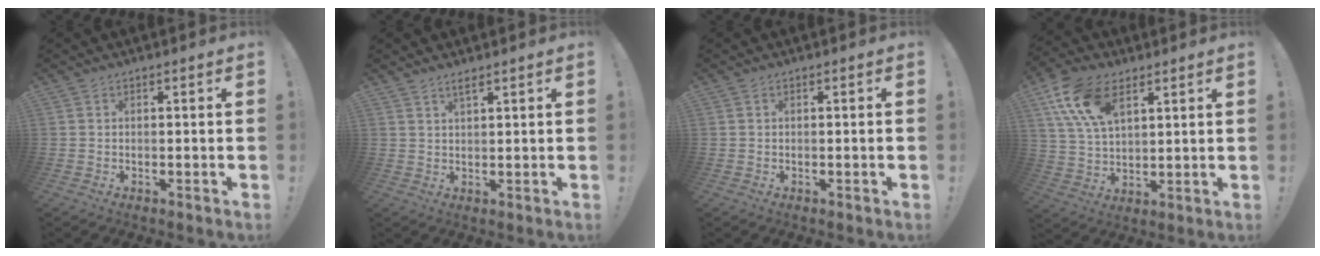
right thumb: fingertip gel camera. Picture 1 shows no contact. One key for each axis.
{"total": 2.4, "fx": 2.0, "fy": 0.3, "fz": 1.2, "tx": -0.027, "ty": -0.008, "tz": 0.036}
{"total": 0.5, "fx": 0.0, "fy": -0.1, "fz": 0.5, "tx": -0.011, "ty": 0.001, "tz": -0.001}
{"total": 15.2, "fx": 7.7, "fy": 8.9, "fz": 9.6, "tx": -0.185, "ty": -0.021, "tz": 0.143}